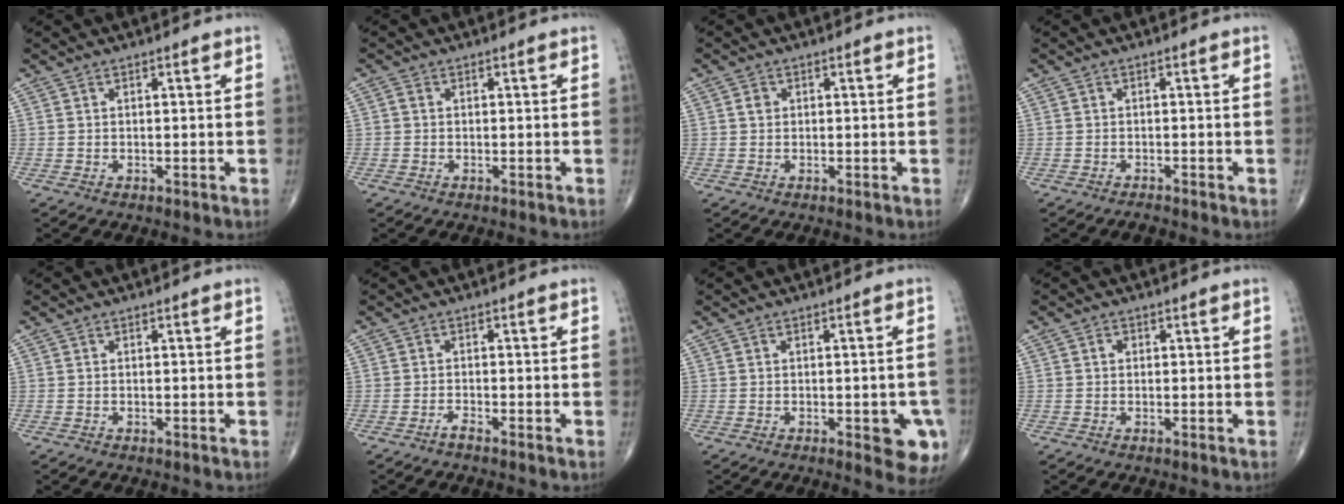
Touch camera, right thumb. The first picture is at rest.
{"total": 0.7, "force": [0.0, 0.7, 0.2], "torque": [0.000, 0.002, -0.004]}
{"total": 1.3, "force": [0.3, 1.2, 0.4], "torque": [-0.002, 0.003, 0.004]}
{"total": 0.8, "force": [-0.8, 0.3, 0.1], "torque": [-0.006, 0.001, -0.017]}
{"total": 0.0}
{"total": 1.0, "force": [-0.9, 0.0, 0.3], "torque": [-0.012, 0.004, -0.020]}
{"total": 7.2, "force": [-2.5, 3.0, 6.1], "torque": [-0.046, 0.001, -0.024]}
{"total": 0.9, "force": [0.2, 0.9, 0.2], "torque": [0.003, 0.003, 0.001]}